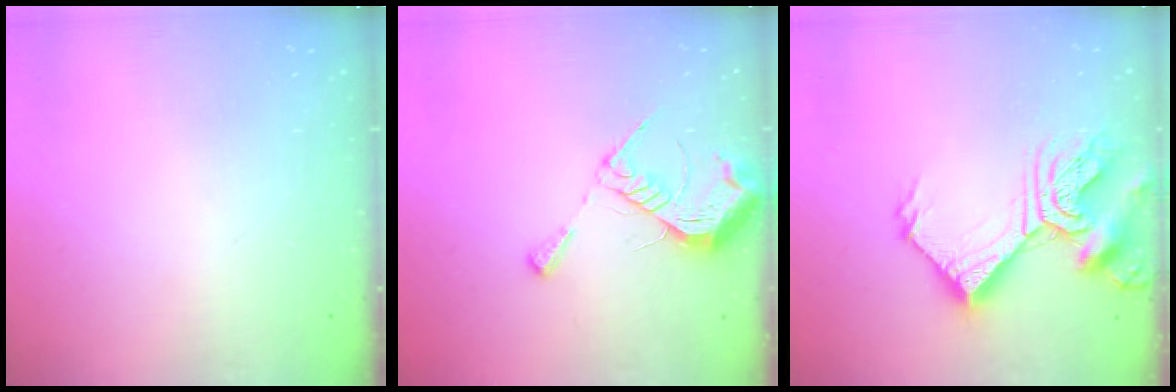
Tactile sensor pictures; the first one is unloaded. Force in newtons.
{"total": 11.3, "press": 11.3, "slide": 0.8}
{"total": 15.0, "press": 14.9, "slide": 1.5}